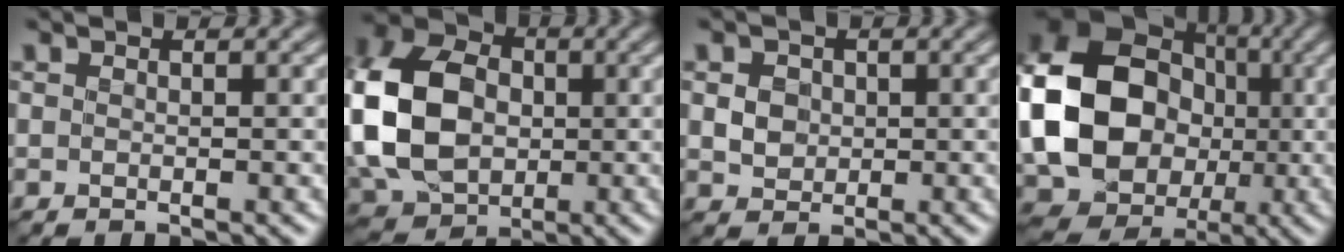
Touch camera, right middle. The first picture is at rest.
{"total": 12.8, "force": [-0.3, 9.6, 8.5], "torque": [-0.202, 0.012, -0.019]}
{"total": 2.1, "force": [0.2, 1.8, 1.0], "torque": [-0.020, -0.004, 0.005]}
{"total": 15.9, "force": [-0.5, 13.2, 8.9], "torque": [-0.186, 0.001, -0.019]}